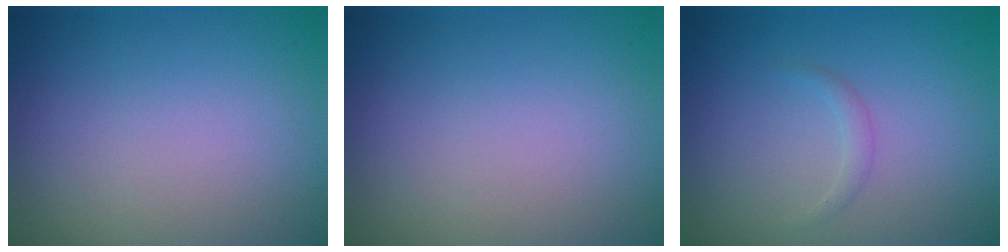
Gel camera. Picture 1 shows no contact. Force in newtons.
{"total": 0.0}
{"total": 0.8, "press": 0.8, "slide": 0.0}